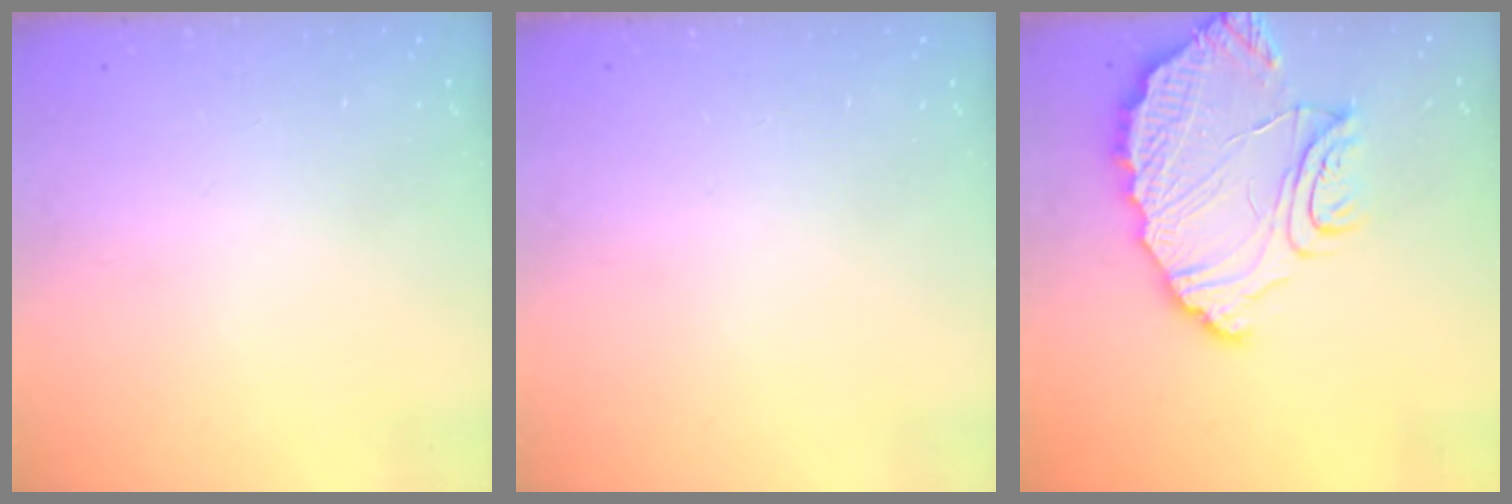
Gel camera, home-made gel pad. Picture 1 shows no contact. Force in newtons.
{"total": 0.0}
{"total": 17.2, "press": 17.2, "slide": 1.6}